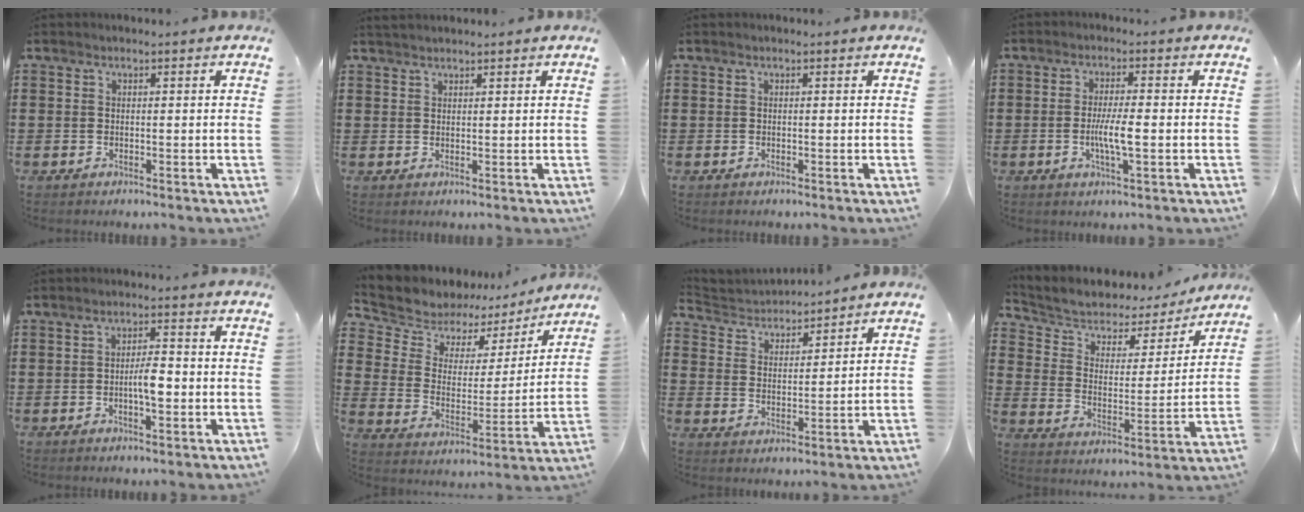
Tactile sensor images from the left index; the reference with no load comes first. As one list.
[{"total": 1.3, "force": [1.2, 0.0, 0.2], "torque": [-0.007, -0.001, 0.024]}, {"total": 0.0}, {"total": 5.0, "force": [-0.8, 0.7, 4.9], "torque": [-0.100, -0.005, -0.020]}, {"total": 4.3, "force": [-0.8, 1.3, 4.0], "torque": [-0.073, 0.000, -0.021]}, {"total": 5.0, "force": [3.8, 3.3, 0.4], "torque": [-0.046, -0.028, 0.060]}, {"total": 3.3, "force": [3.2, 0.6, -0.3], "torque": [-0.015, -0.017, 0.055]}, {"total": 4.1, "force": [3.2, 2.3, 1.1], "torque": [-0.050, -0.027, 0.047]}]